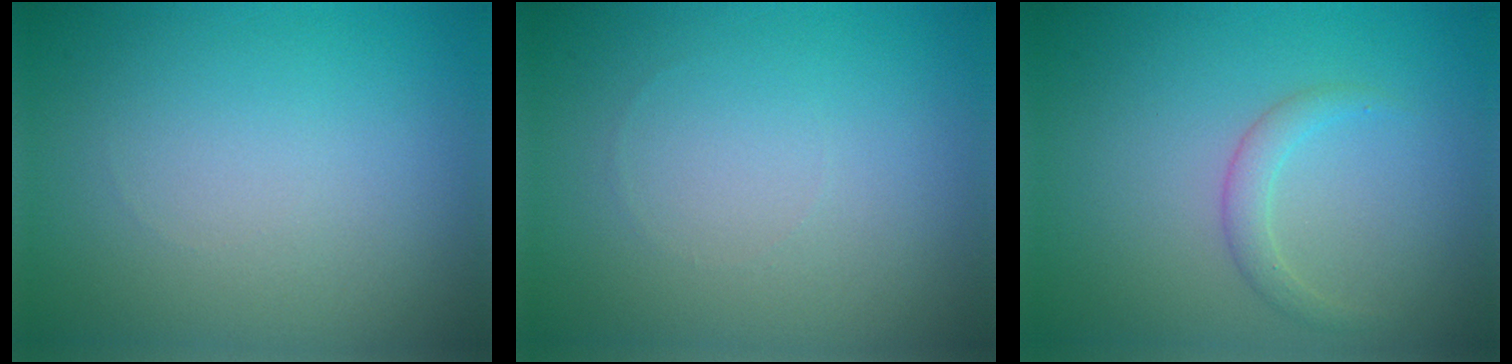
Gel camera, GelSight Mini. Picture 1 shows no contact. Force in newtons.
{"total": 0.0}
{"total": 1.5, "press": 1.5, "slide": 0.1}